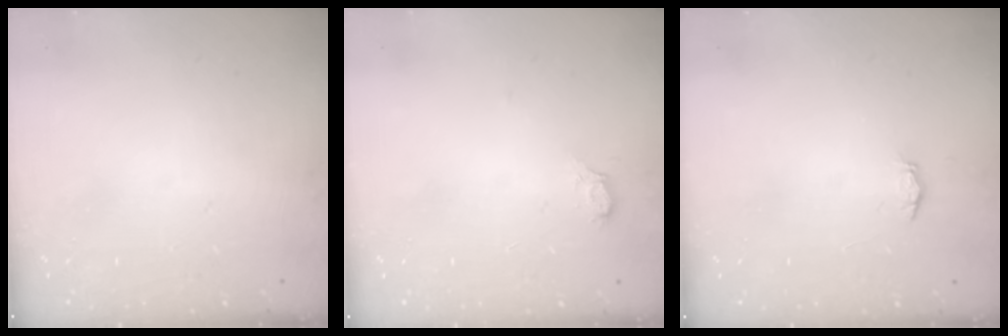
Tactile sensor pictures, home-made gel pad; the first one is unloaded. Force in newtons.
{"total": 2.6, "press": 2.6, "slide": 0.2}
{"total": 2.2, "press": 2.1, "slide": 0.3}